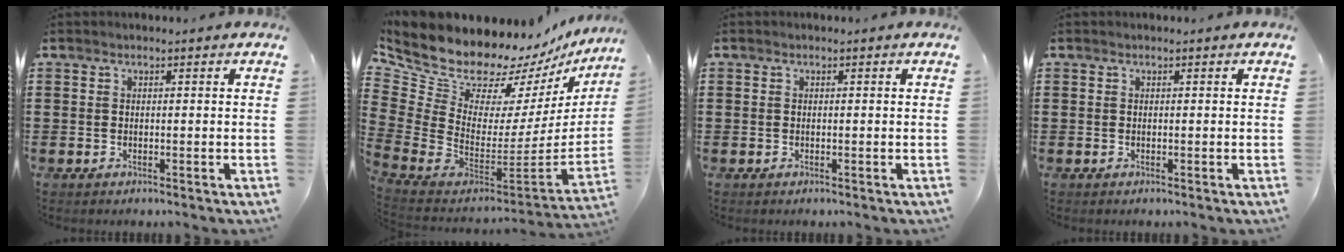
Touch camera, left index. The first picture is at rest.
{"total": 11.9, "force": [10.3, 4.8, 3.5], "torque": [-0.137, -0.098, 0.182]}
{"total": 0.0}
{"total": 0.0}